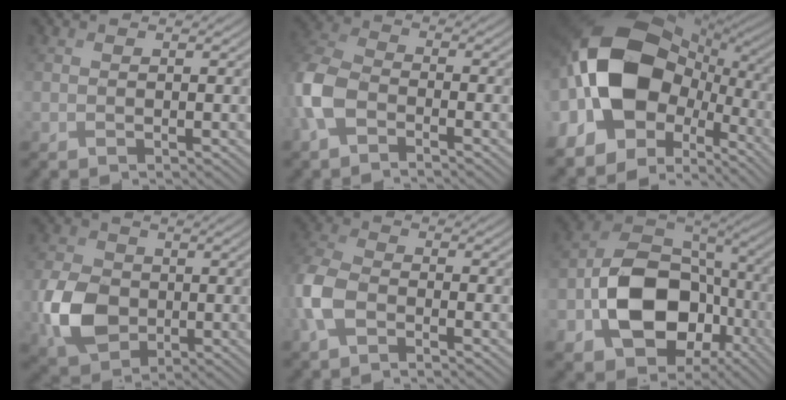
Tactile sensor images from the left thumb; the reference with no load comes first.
{"total": 7.0, "force": [-3.7, 4.1, 4.4], "torque": [-0.117, 0.001, -0.095]}
{"total": 19.6, "force": [-2.0, 13.2, 14.4], "torque": [-0.295, 0.003, -0.036]}
{"total": 7.4, "force": [-2.0, 5.6, 4.5], "torque": [-0.105, -0.007, -0.054]}
{"total": 6.1, "force": [-3.2, 3.4, 4.0], "torque": [-0.110, 0.000, -0.084]}
{"total": 14.6, "force": [-4.5, 10.6, 8.9], "torque": [-0.165, -0.022, -0.089]}